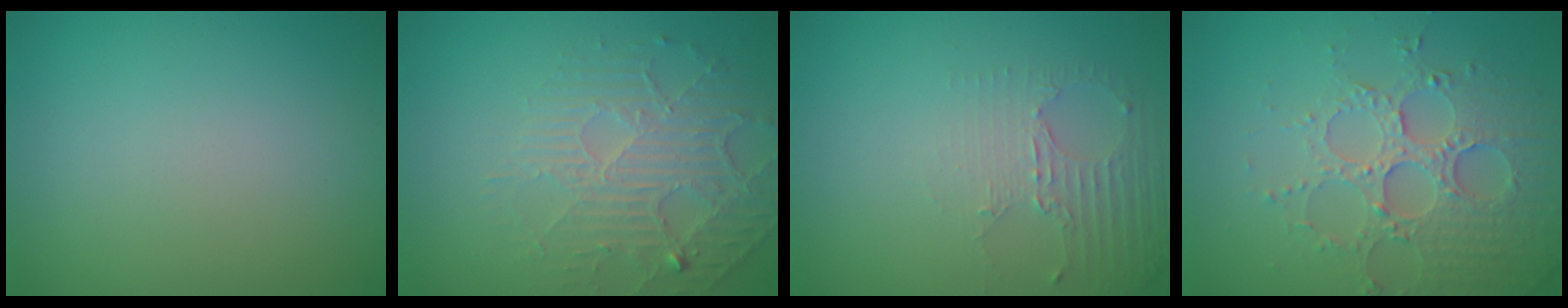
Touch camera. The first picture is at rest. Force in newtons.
{"total": 4.6, "press": 3.5, "slide": 3.0}
{"total": 2.7, "press": 1.9, "slide": 1.9}
{"total": 4.9, "press": 4.1, "slide": 2.7}